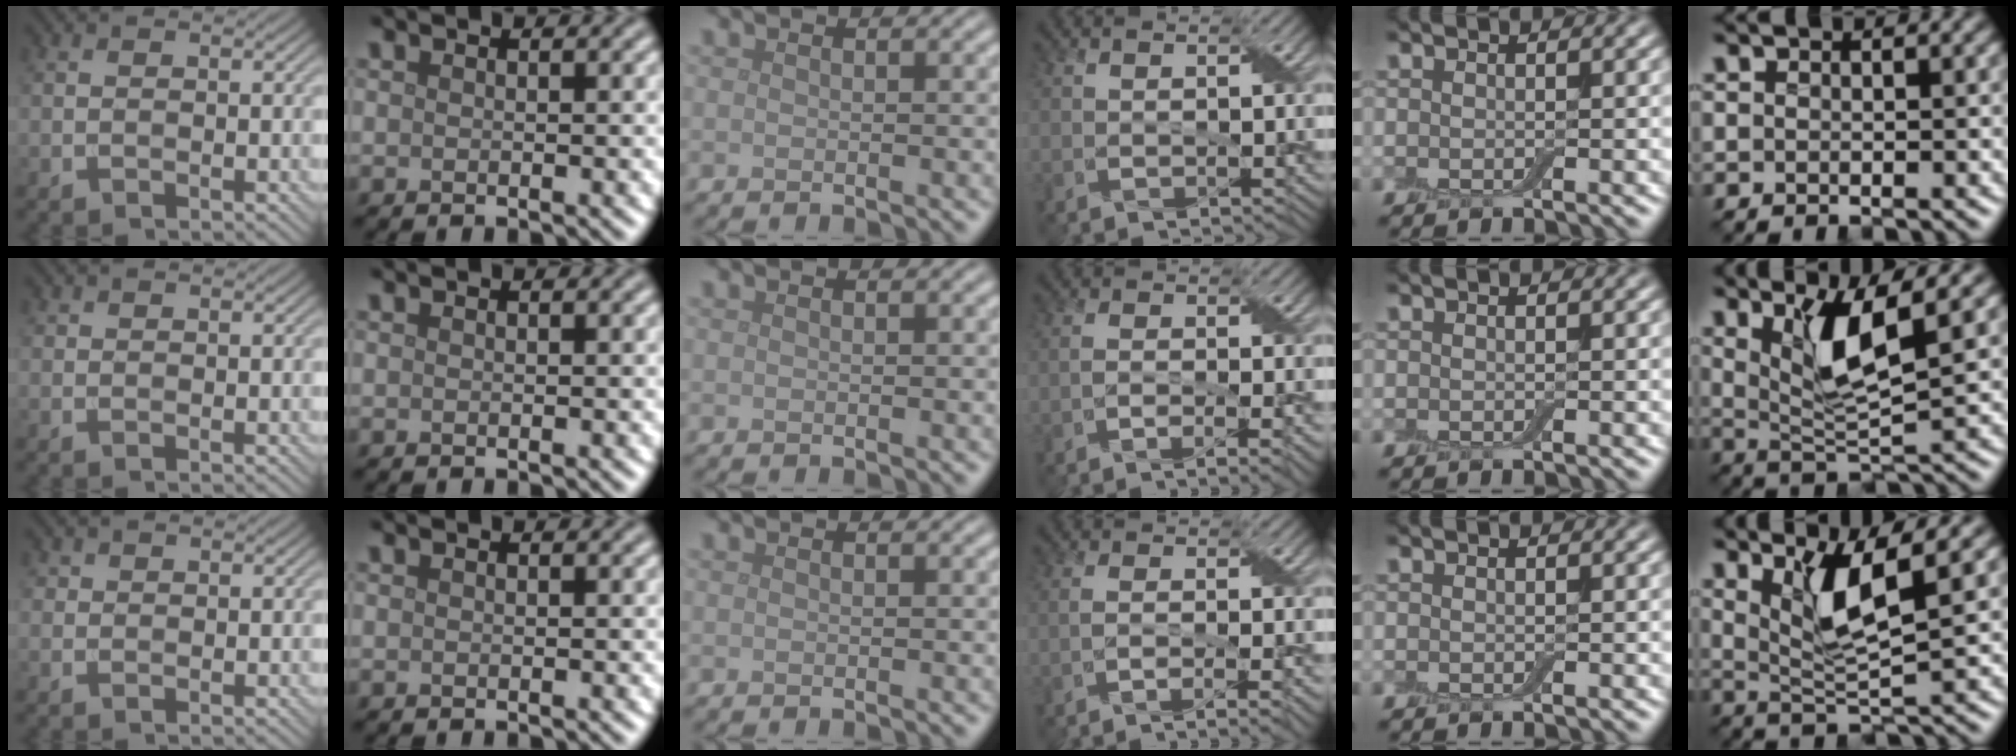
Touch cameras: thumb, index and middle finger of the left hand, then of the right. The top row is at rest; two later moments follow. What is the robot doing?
{"motion": "peel", "object": "bubble wrap"}